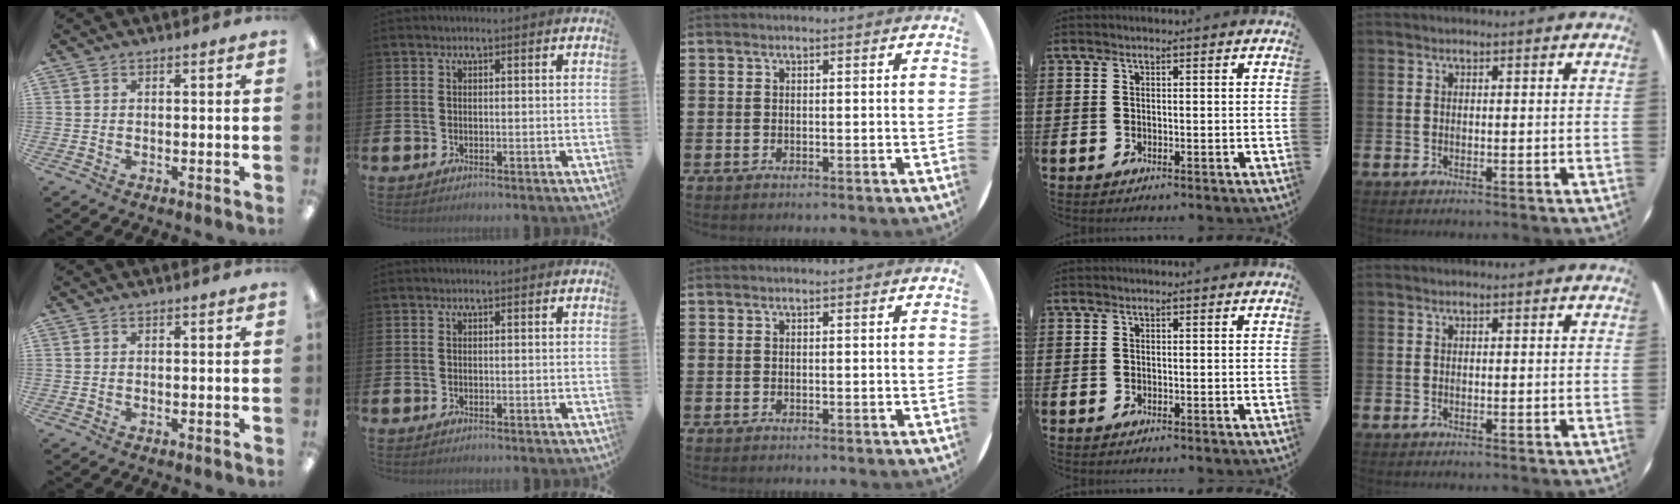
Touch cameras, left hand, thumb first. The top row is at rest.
{}